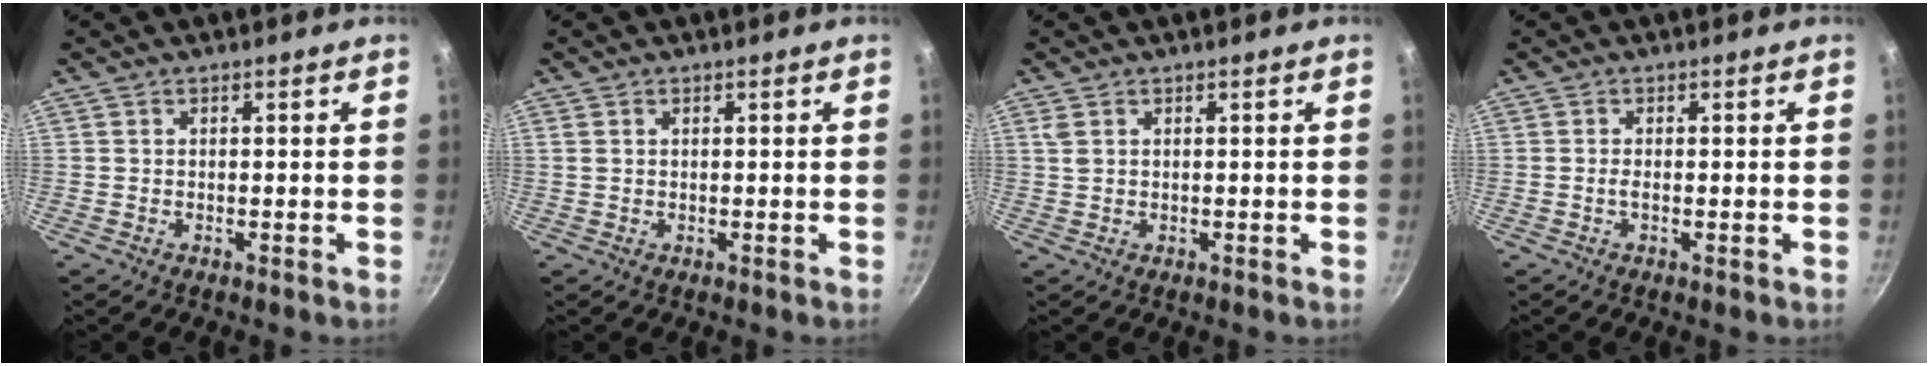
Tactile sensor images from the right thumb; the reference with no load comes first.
{"total": 0.8, "force": [0.4, 0.6, 0.4], "torque": [-0.008, 0.003, 0.007]}
{"total": 1.5, "force": [0.7, 0.9, 1.0], "torque": [-0.020, 0.002, 0.017]}
{"total": 1.0, "force": [-0.2, 0.2, 1.0], "torque": [-0.024, 0.000, -0.008]}